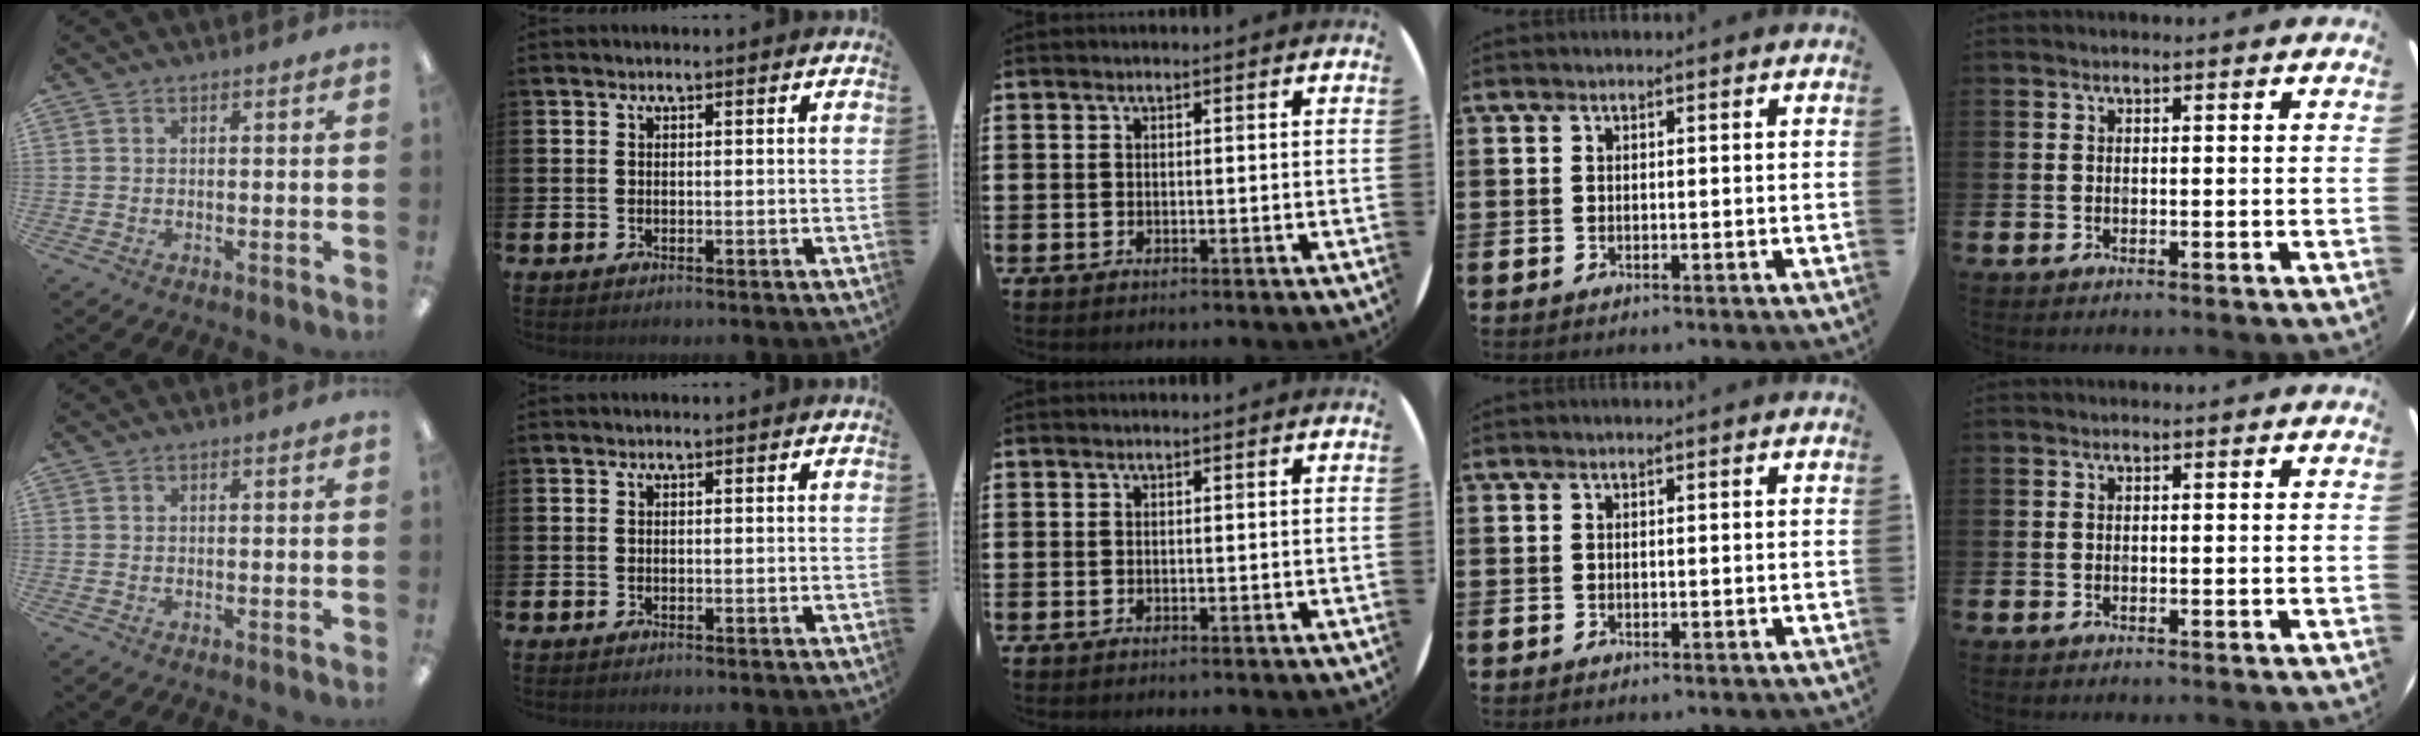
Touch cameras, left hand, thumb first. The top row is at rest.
{}